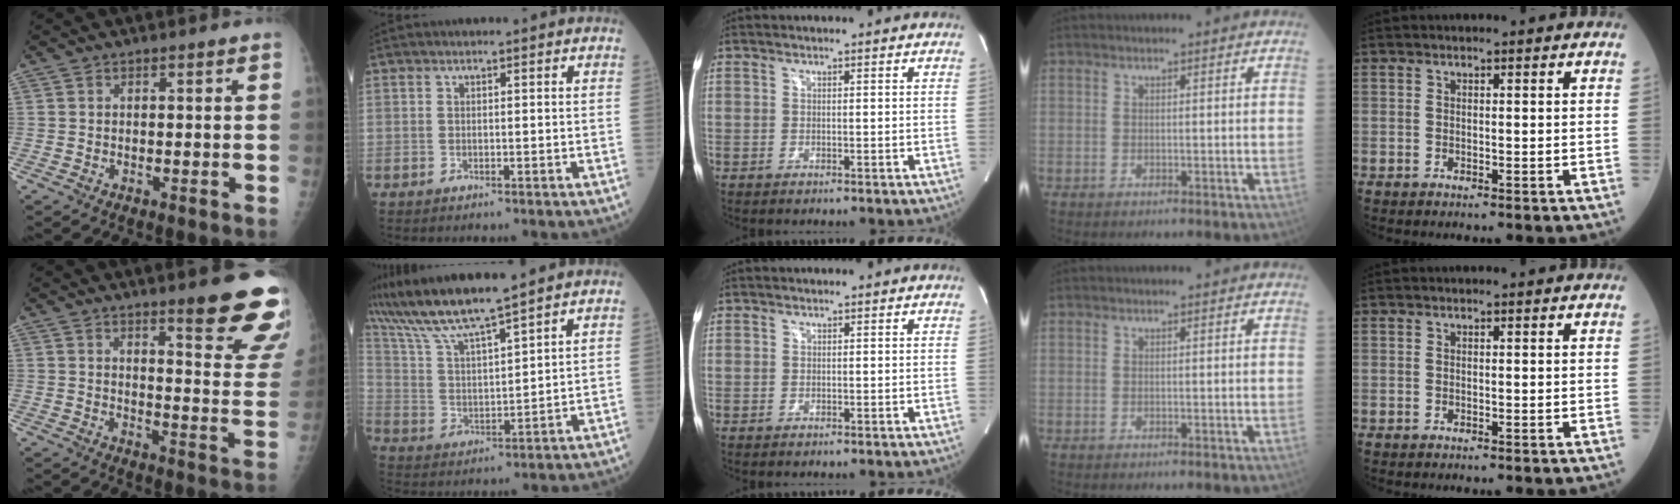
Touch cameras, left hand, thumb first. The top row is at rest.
{"thumb": {"total": 15.5, "force": [11.0, 2.4, 10.7], "torque": [-0.100, -0.080, 0.136]}, "index": {"total": 10.8, "force": [9.5, -0.7, 4.9], "torque": [-0.107, 0.011, 0.187]}, "middle": {"total": 0.6, "force": [0.4, 0.4, 0.0], "torque": [-0.001, 0.002, 0.007]}}